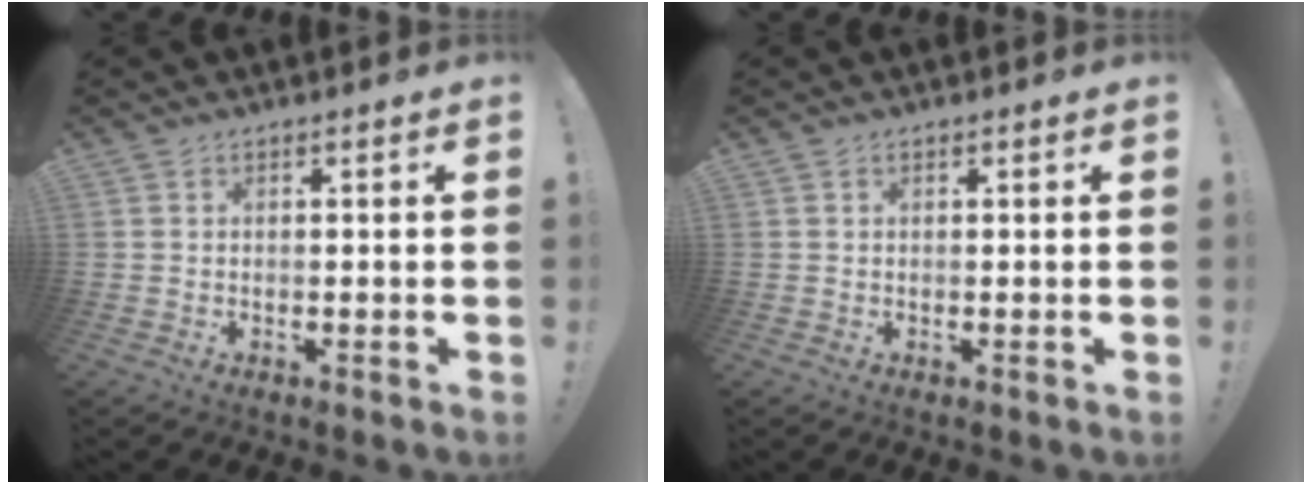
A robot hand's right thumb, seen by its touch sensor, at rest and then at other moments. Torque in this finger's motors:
{"motor_torque": [-0.30, 0.03, -0.38, 0.06, 0.10]}